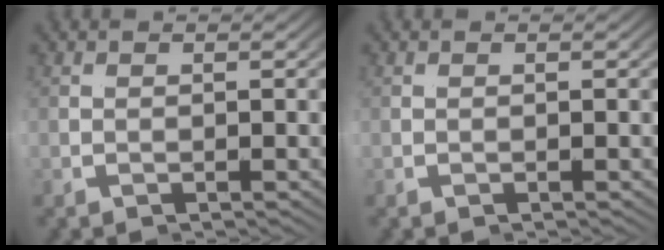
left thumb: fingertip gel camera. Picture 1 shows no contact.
{"total": 0.0}